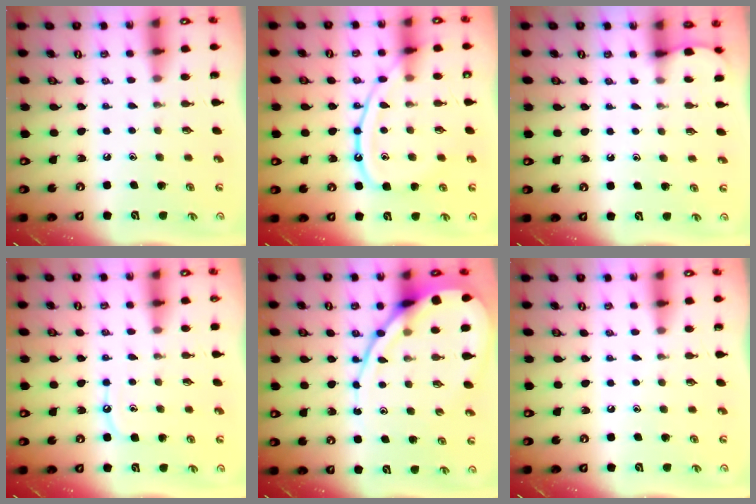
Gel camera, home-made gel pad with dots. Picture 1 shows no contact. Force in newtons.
{"total": 14.3, "press": 14.2, "slide": 1.4}
{"total": 2.4, "press": 2.4, "slide": 0.2}
{"total": 5.9, "press": 5.8, "slide": 0.6}
{"total": 12.7, "press": 12.6, "slide": 1.2}
{"total": 0.0}